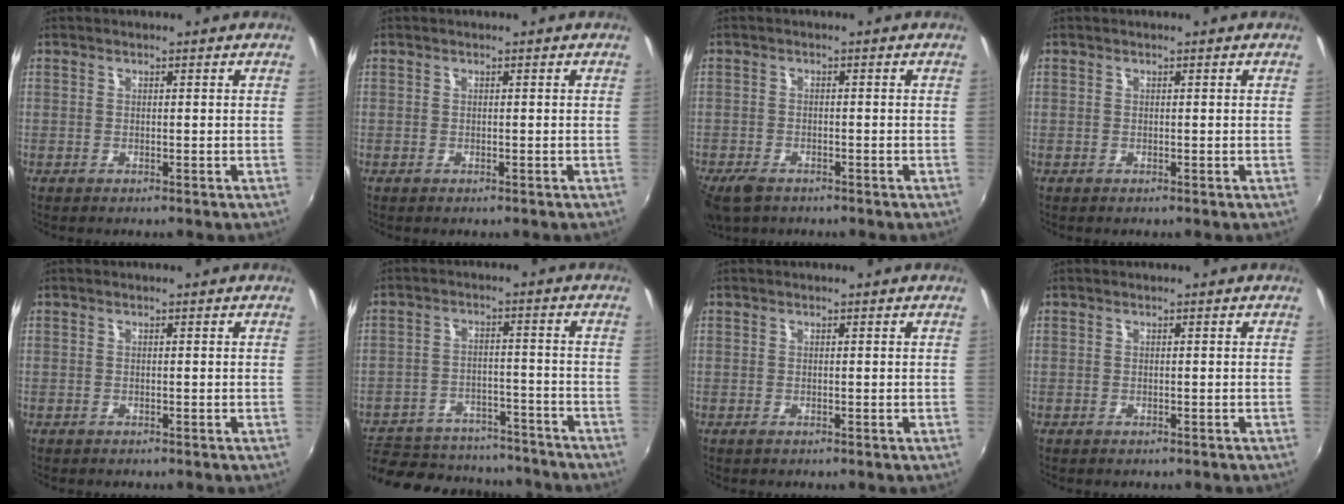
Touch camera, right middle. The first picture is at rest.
{"total": 0.0}
{"total": 5.4, "force": [-4.0, 2.5, 2.6], "torque": [-0.071, -0.020, -0.077]}
{"total": 0.0}
{"total": 0.0}
{"total": 23.0, "force": [-18.5, 10.1, 9.2], "torque": [-0.212, 0.002, -0.239]}
{"total": 0.0}
{"total": 0.7, "force": [-0.6, 0.2, 0.3], "torque": [-0.005, -0.001, -0.007]}